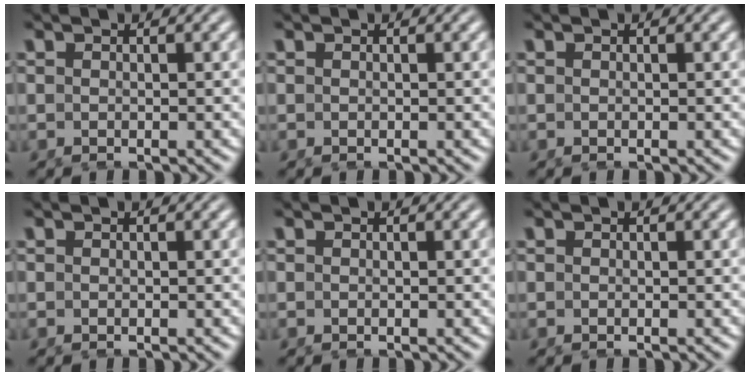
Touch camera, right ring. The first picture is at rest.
{"total": 0.0}
{"total": 0.0}
{"total": 0.0}
{"total": 0.0}
{"total": 0.0}